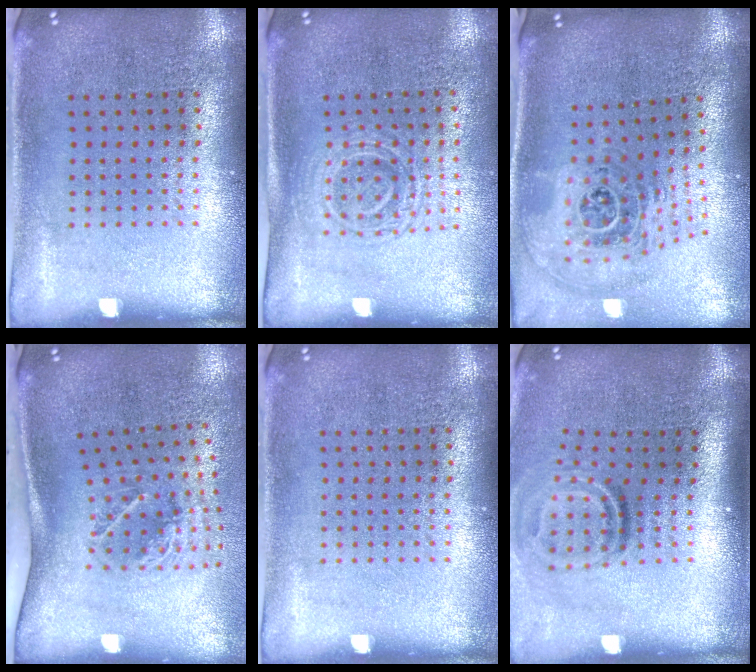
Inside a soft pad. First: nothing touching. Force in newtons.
{"total": 1.6, "press": 1.4, "slide": 0.7}
{"total": 2.0, "press": 1.5, "slide": 1.4}
{"total": 2.1, "press": 1.3, "slide": 1.7}
{"total": 0.0}
{"total": 2.0, "press": 1.1, "slide": 1.6}